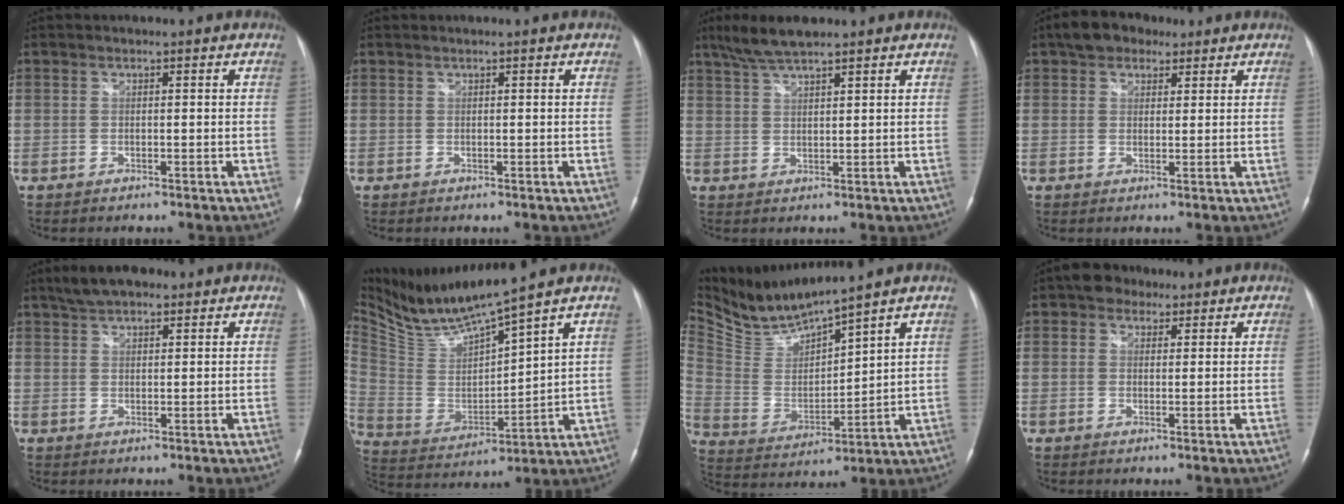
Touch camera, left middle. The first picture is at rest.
{"total": 0.0}
{"total": 5.7, "force": [4.6, 0.6, 3.3], "torque": [-0.071, 0.015, 0.088]}
{"total": 5.7, "force": [3.8, 3.5, 2.5], "torque": [-0.043, 0.023, 0.065]}
{"total": 5.4, "force": [4.0, 2.1, 2.9], "torque": [-0.059, 0.021, 0.073]}
{"total": 12.6, "force": [11.5, -1.3, 4.9], "torque": [-0.109, -0.011, 0.235]}
{"total": 9.9, "force": [9.5, -0.4, 3.1], "torque": [-0.083, -0.009, 0.202]}
{"total": 3.8, "force": [2.4, 2.7, 1.2], "torque": [-0.025, 0.018, 0.038]}